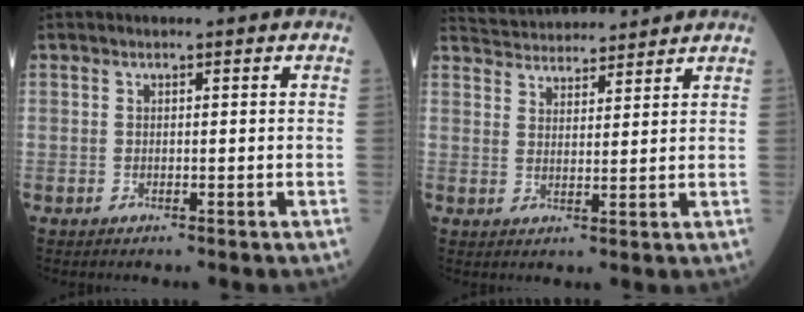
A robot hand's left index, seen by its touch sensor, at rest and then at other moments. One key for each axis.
{"total": 10.2, "fx": 9.9, "fy": 1.6, "fz": 2.0, "tx": -0.036, "ty": 0.026, "tz": 0.151}